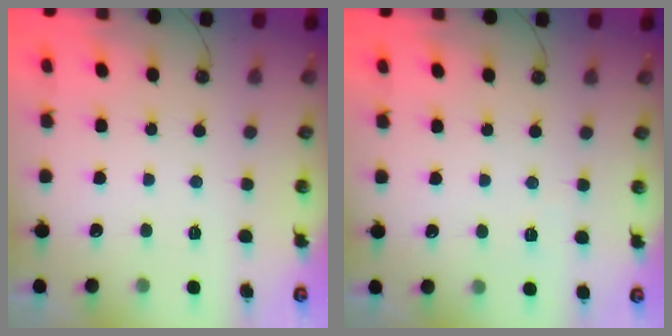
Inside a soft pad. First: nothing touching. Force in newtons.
{"total": 1.9, "press": 1.9, "slide": 0.4}